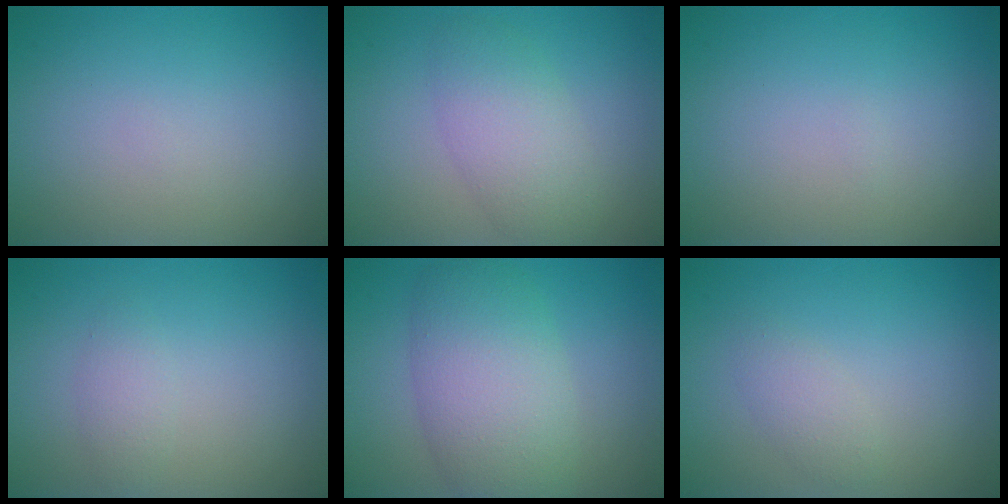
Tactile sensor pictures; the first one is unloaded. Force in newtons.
{"total": 3.9, "press": 3.9, "slide": 0.1}
{"total": 0.0}
{"total": 1.3, "press": 1.3, "slide": 0.1}
{"total": 7.2, "press": 7.2, "slide": 0.2}
{"total": 1.5, "press": 1.5, "slide": 0.1}